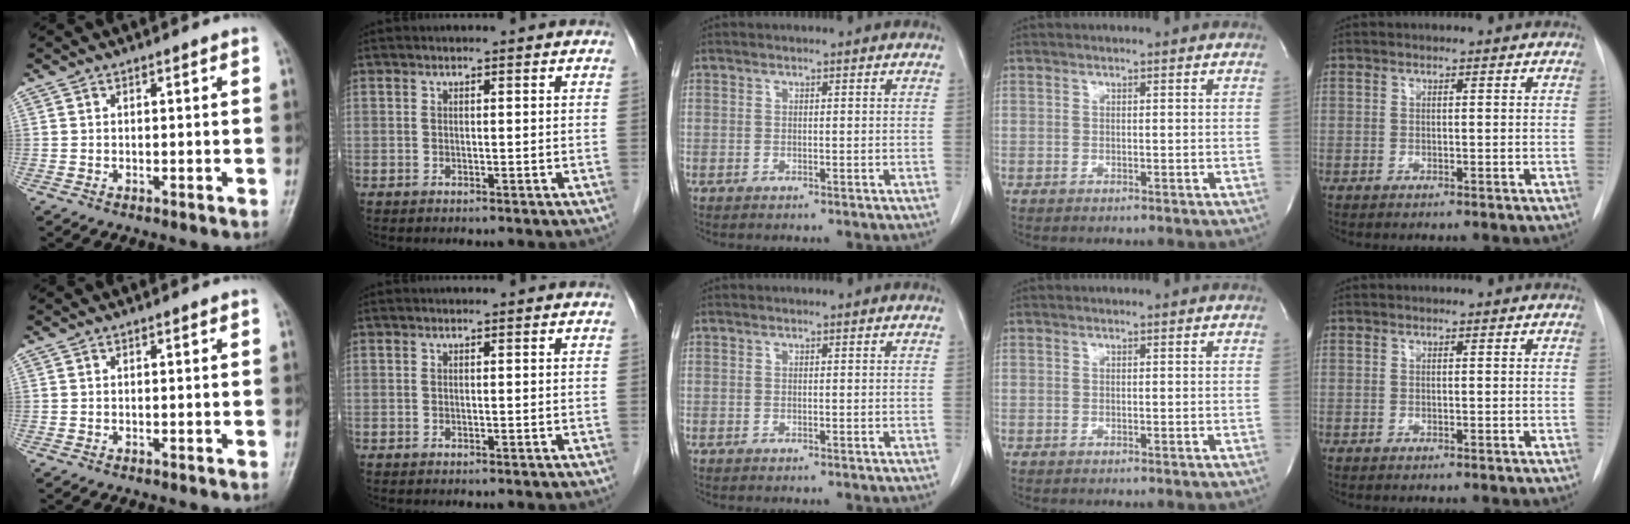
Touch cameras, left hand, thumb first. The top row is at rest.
{}